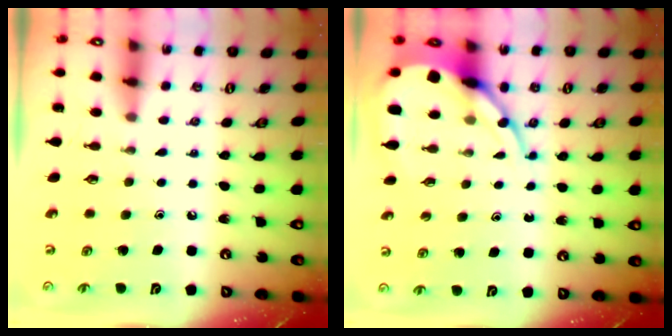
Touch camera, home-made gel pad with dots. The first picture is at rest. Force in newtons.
{"total": 10.6, "press": 10.5, "slide": 1.1}